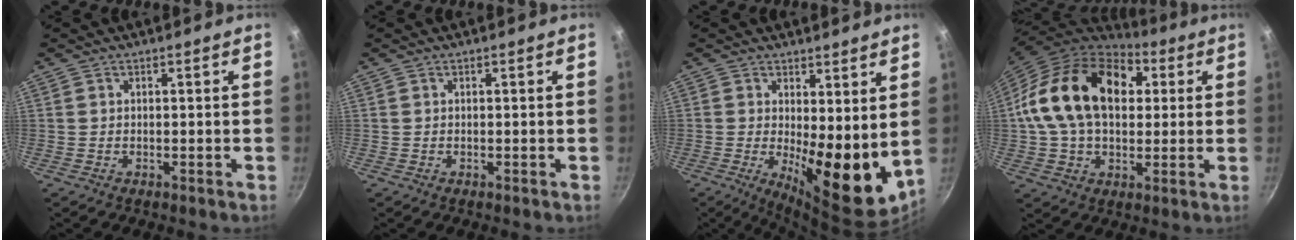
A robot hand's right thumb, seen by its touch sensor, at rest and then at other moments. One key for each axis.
{"total": 0.0}
{"total": 12.9, "fx": 1.3, "fy": 4.5, "fz": 12.0, "tx": -0.145, "ty": -0.038, "tz": 0.027}
{"total": 23.1, "fx": 4.7, "fy": 15.6, "fz": 16.4, "tx": -0.271, "ty": 0.024, "tz": 0.068}